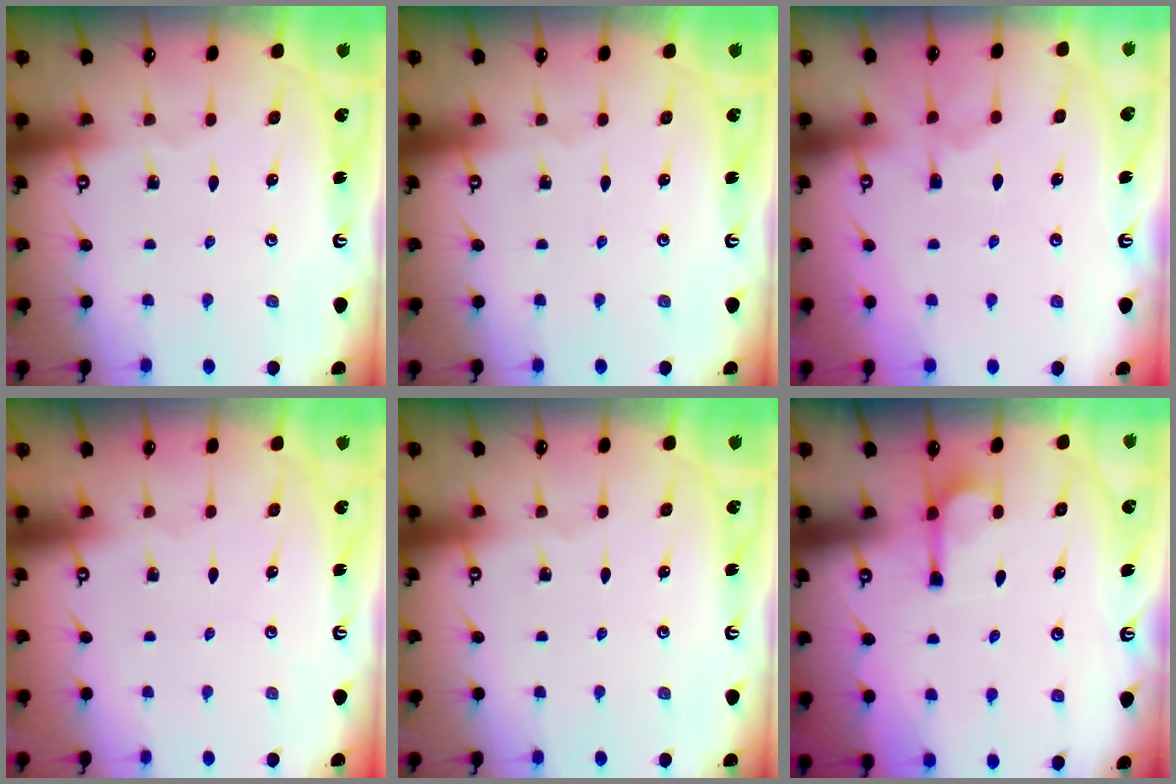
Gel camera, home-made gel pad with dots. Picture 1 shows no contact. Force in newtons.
{"total": 0.0}
{"total": 2.2, "press": 1.8, "slide": 1.3}
{"total": 1.5, "press": 1.4, "slide": 0.6}
{"total": 0.0}
{"total": 4.5, "press": 4.5, "slide": 0.7}